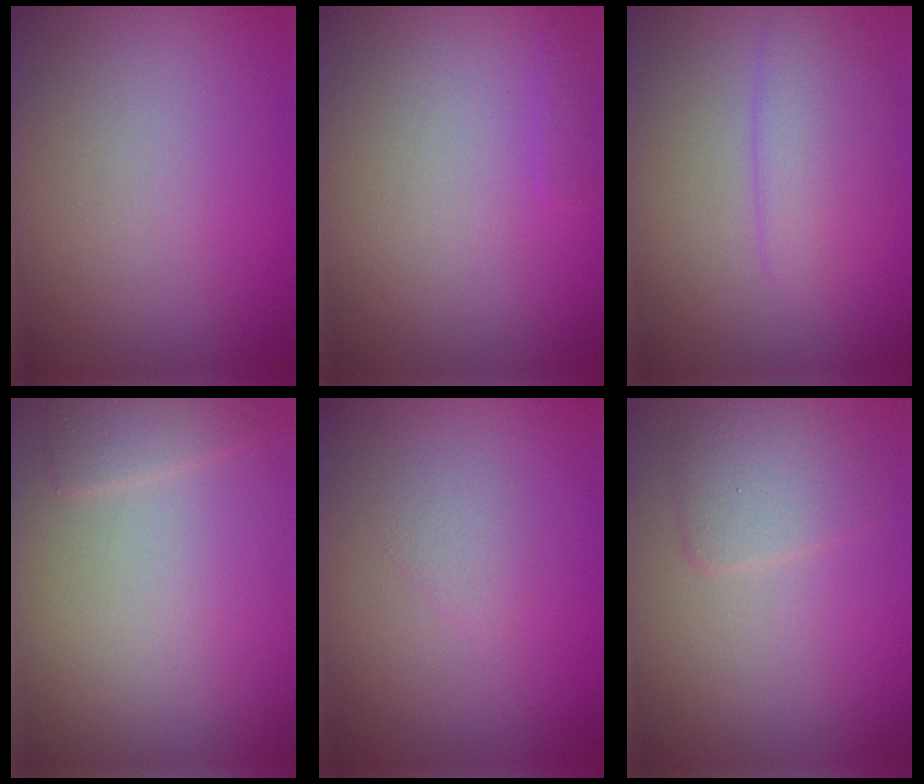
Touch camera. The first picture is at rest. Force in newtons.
{"total": 0.7, "press": 0.7, "slide": 0.1}
{"total": 2.8, "press": 2.8, "slide": 0.1}
{"total": 1.5, "press": 1.4, "slide": 0.1}
{"total": 1.0, "press": 1.0, "slide": 0.0}
{"total": 2.4, "press": 2.4, "slide": 0.0}